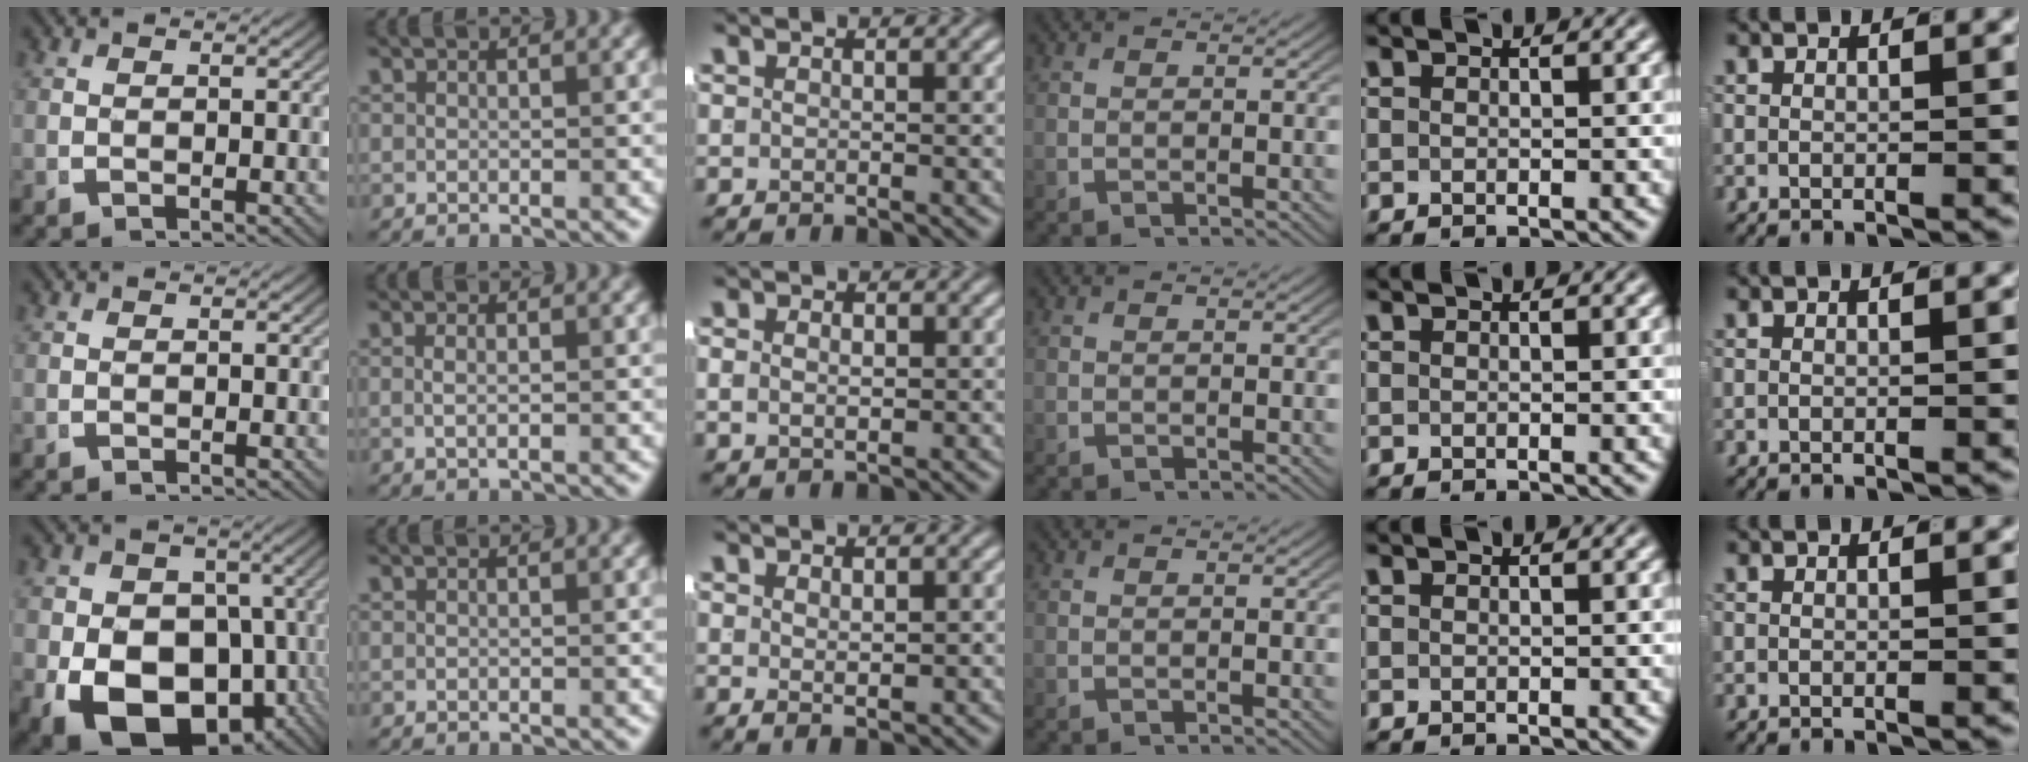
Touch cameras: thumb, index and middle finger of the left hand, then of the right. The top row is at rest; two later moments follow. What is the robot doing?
{"motion": "lift_and_place", "object": "shorts"}